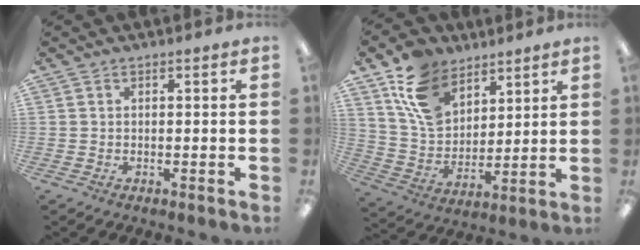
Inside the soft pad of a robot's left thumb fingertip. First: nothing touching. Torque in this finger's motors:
{"motor_torque": [0.30, 0.34, 1.38, -1.39, 0.16]}